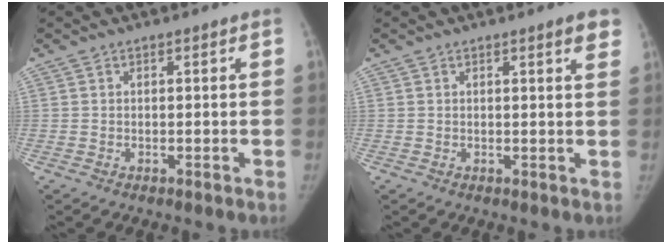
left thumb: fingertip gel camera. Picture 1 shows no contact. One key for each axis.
{"total": 2.9, "fx": 1.8, "fy": 0.4, "fz": 2.2, "tx": -0.020, "ty": -0.006, "tz": 0.021}